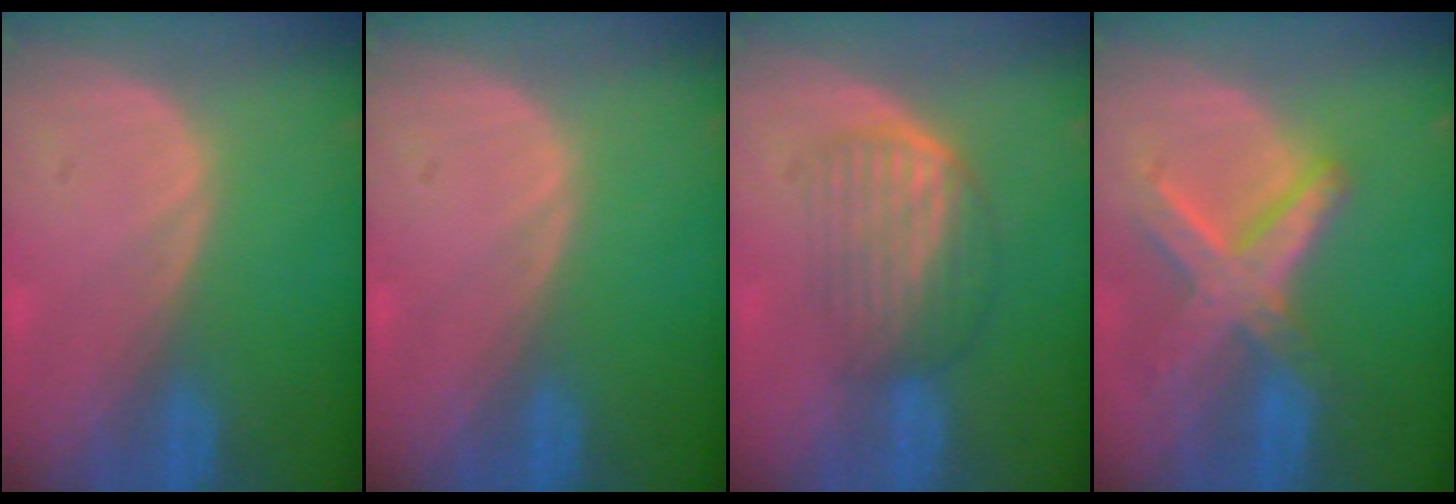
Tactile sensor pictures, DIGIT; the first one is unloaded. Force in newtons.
{"total": 0.0}
{"total": 6.7, "press": 5.8, "slide": 3.2}
{"total": 8.3, "press": 7.1, "slide": 4.3}